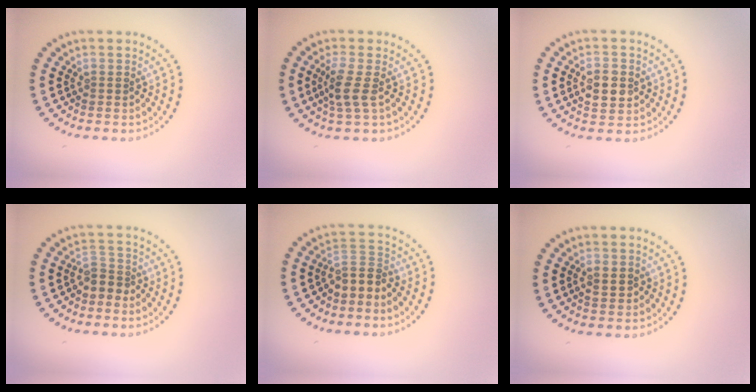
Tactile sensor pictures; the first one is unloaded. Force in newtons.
{"total": 2.5, "press": 2.0, "slide": 1.4}
{"total": 2.9, "press": 2.9, "slide": 0.2}
{"total": 2.0, "press": 1.6, "slide": 1.2}
{"total": 2.4, "press": 2.0, "slide": 1.4}
{"total": 1.1, "press": 1.1, "slide": 0.2}